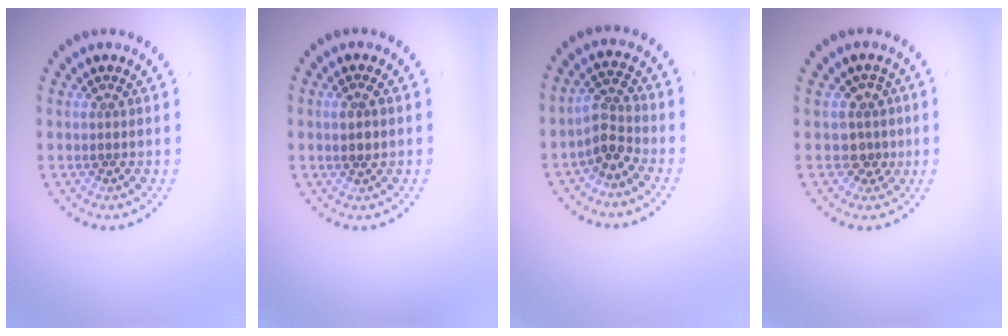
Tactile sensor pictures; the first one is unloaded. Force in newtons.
{"total": 1.1, "press": 1.1, "slide": 0.3}
{"total": 2.4, "press": 1.9, "slide": 1.6}
{"total": 2.1, "press": 1.6, "slide": 1.2}